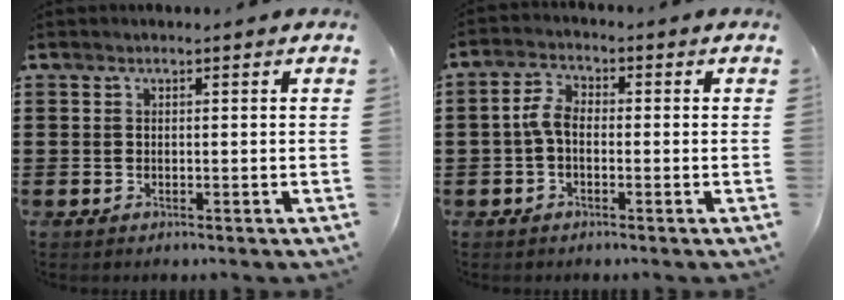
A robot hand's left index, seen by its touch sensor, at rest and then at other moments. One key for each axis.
{"total": 4.0, "fx": -0.7, "fy": 2.2, "fz": 3.3, "tx": -0.084, "ty": 0.002, "tz": -0.021}